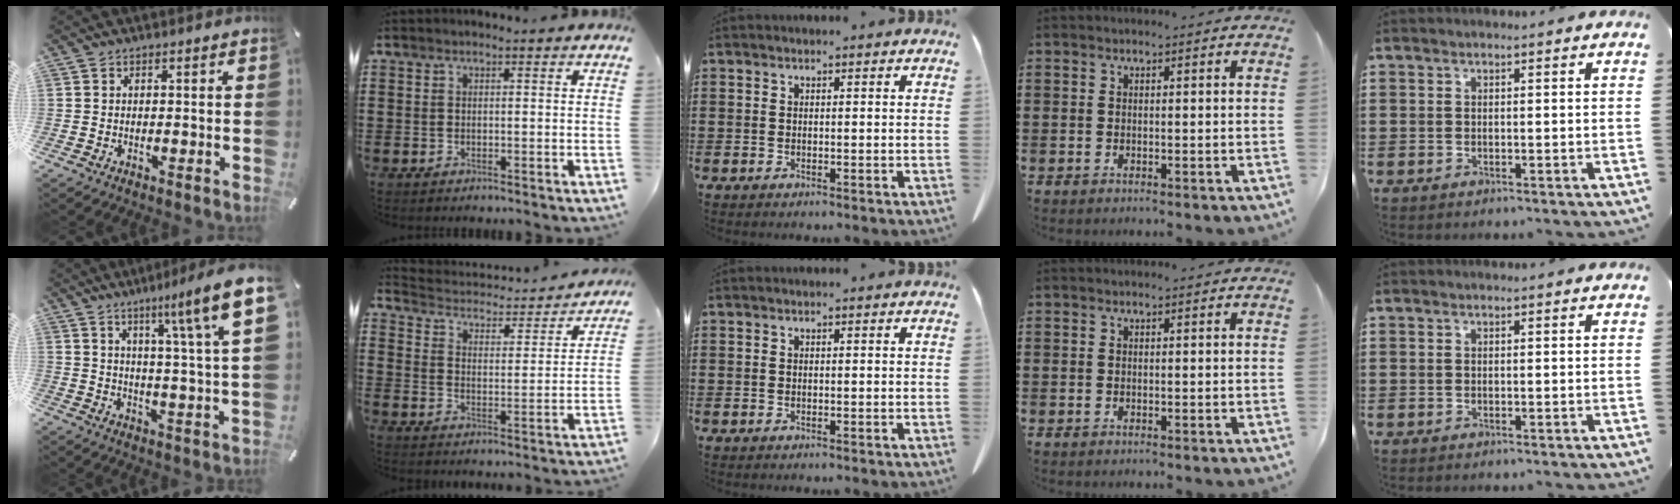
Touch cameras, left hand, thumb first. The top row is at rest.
{"thumb": {"total": 15.7, "force": [7.9, 1.6, 13.4], "torque": [-0.196, -0.044, 0.110]}, "index": {"total": 2.7, "force": [2.6, 0.4, -0.1], "torque": [-0.021, -0.028, 0.035]}}